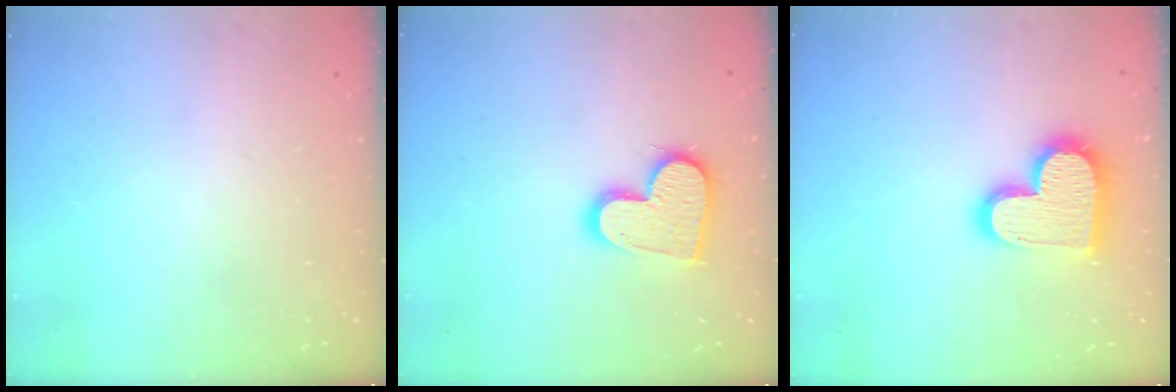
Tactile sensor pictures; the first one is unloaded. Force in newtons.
{"total": 14.9, "press": 14.9, "slide": 1.0}
{"total": 17.6, "press": 17.5, "slide": 1.2}